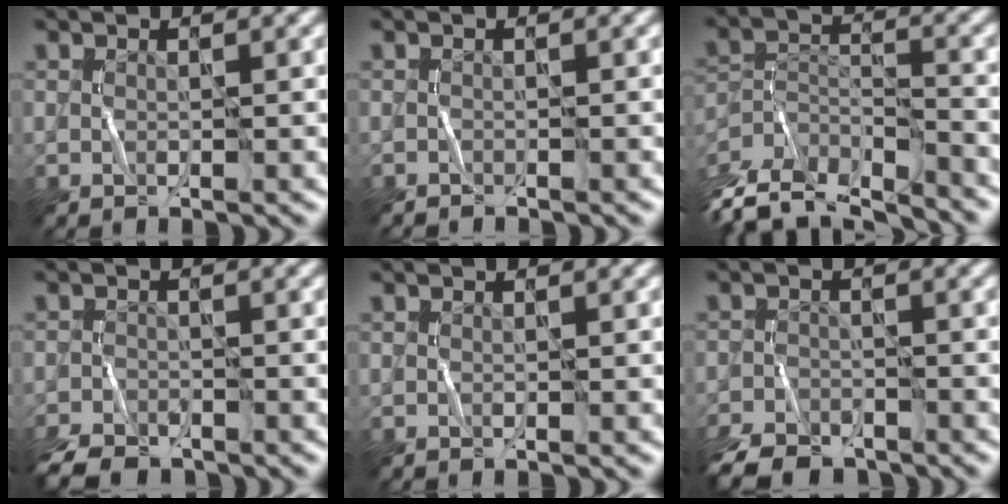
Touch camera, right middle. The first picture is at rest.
{"total": 0.5, "force": [-0.4, 0.0, -0.3], "torque": [0.005, 0.002, -0.007]}
{"total": 9.1, "force": [-8.0, 2.8, 3.4], "torque": [-0.075, -0.004, -0.135]}
{"total": 4.5, "force": [-3.9, 1.8, 1.5], "torque": [-0.030, -0.020, -0.076]}
{"total": 0.0}
{"total": 5.7, "force": [-4.8, 2.3, 2.0], "torque": [-0.038, -0.023, -0.090]}